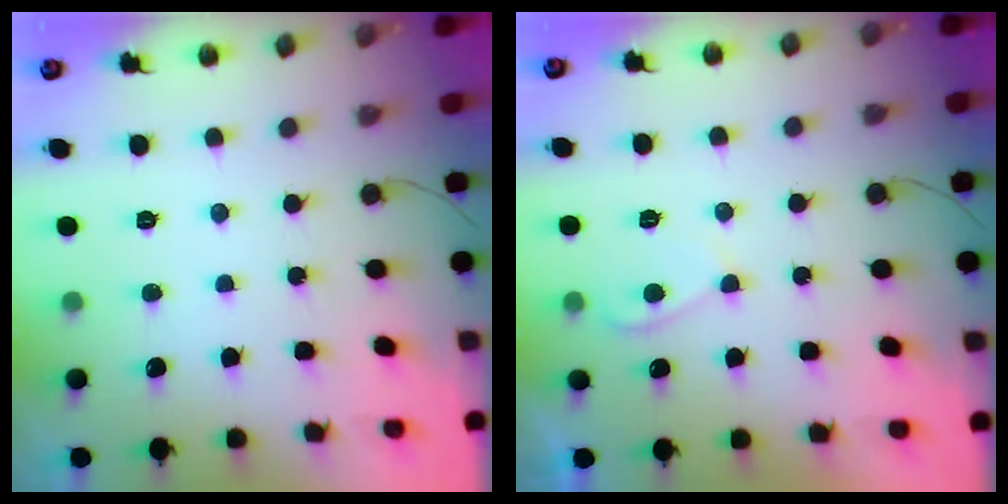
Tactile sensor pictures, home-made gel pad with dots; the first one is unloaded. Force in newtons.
{"total": 4.7, "press": 4.6, "slide": 0.8}